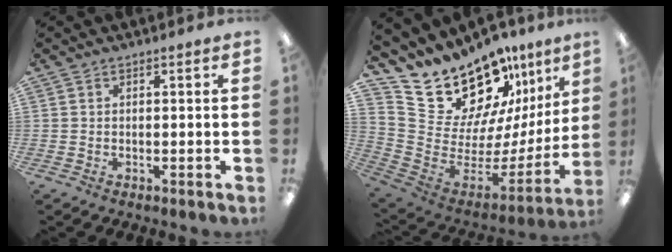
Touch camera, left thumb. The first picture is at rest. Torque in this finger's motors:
{"motor_torque": [0.39, 0.39, 1.39, -1.38, 0.06]}